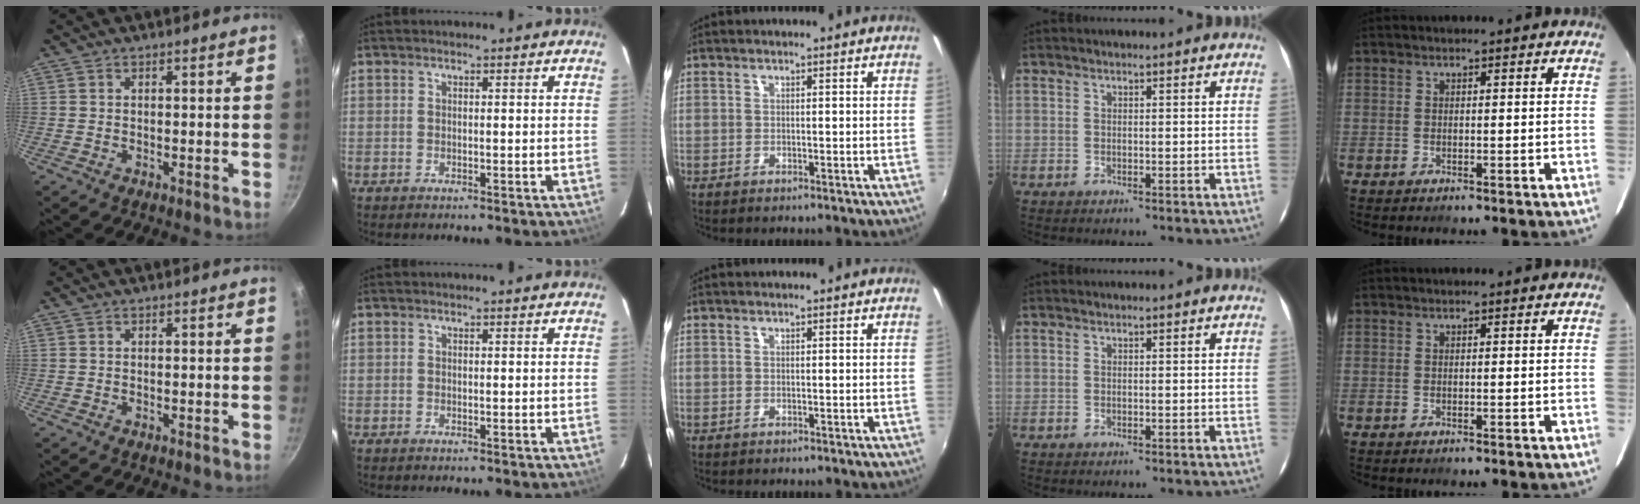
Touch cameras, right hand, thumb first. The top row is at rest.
{}